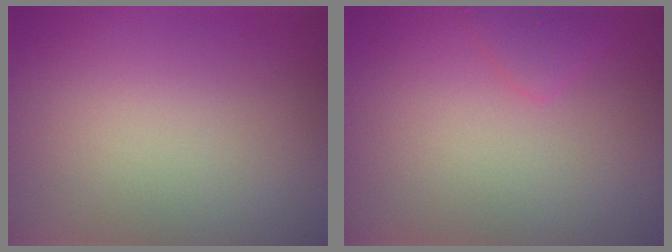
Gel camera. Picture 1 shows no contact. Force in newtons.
{"total": 1.5, "press": 1.5, "slide": 0.0}